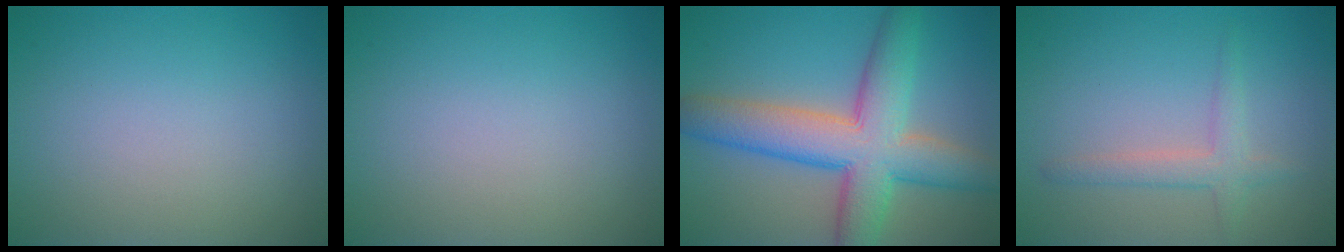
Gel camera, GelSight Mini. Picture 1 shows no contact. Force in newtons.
{"total": 0.0}
{"total": 9.2, "press": 9.2, "slide": 0.3}
{"total": 2.2, "press": 2.2, "slide": 0.1}